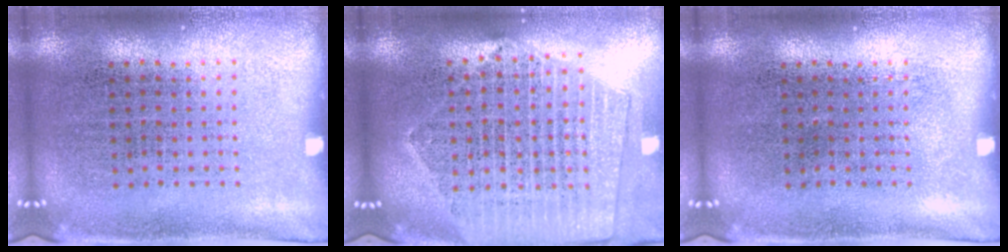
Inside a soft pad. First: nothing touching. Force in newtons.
{"total": 1.9, "press": 1.8, "slide": 0.8}
{"total": 0.0}